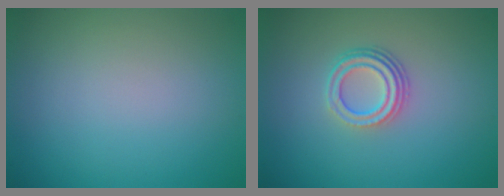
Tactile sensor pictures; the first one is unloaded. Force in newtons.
{"total": 3.4, "press": 2.5, "slide": 2.4}